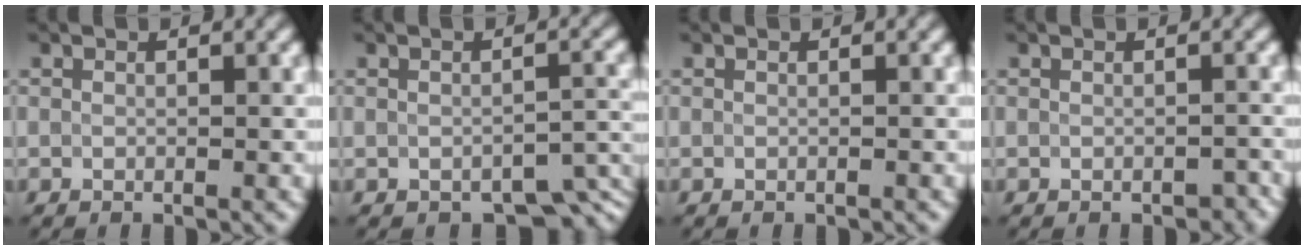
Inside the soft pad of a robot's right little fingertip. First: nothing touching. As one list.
[{"total": 4.6, "force": [-3.1, 2.1, 2.7], "torque": [-0.015, -0.011, -0.039]}, {"total": 0.0}, {"total": 1.3, "force": [-0.9, 0.8, 0.5], "torque": [-0.005, 0.002, -0.008]}]